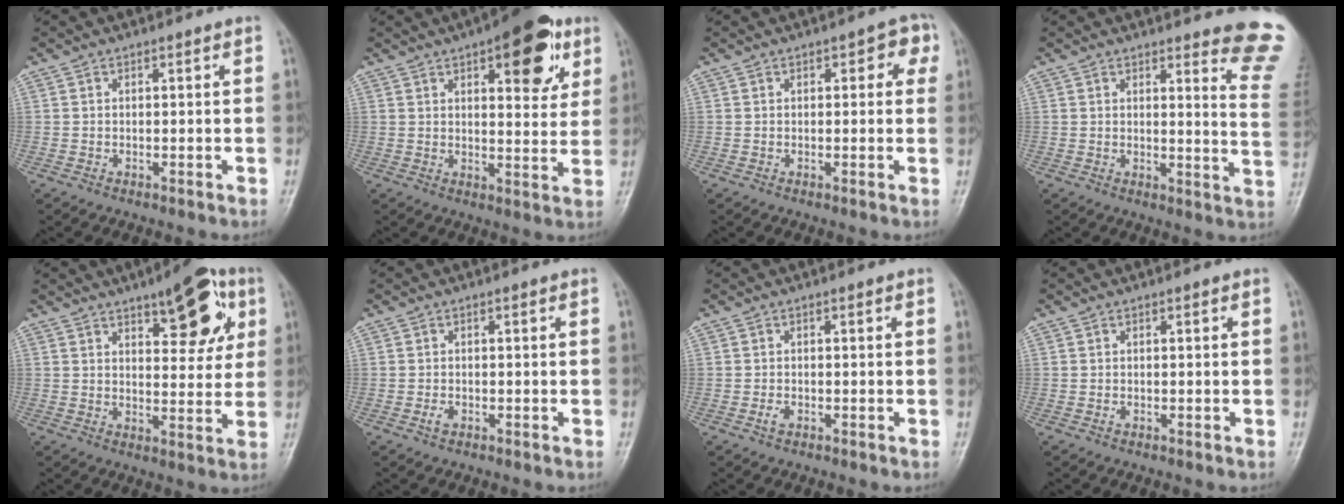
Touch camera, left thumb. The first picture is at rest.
{"total": 18.0, "force": [9.0, 7.0, 13.9], "torque": [-0.145, -0.030, 0.123]}
{"total": 4.1, "force": [1.4, 2.1, 3.2], "torque": [-0.013, 0.003, 0.006]}
{"total": 11.8, "force": [10.4, 1.4, 5.2], "torque": [-0.031, -0.105, 0.091]}
{"total": 13.0, "force": [6.2, 5.3, 10.1], "torque": [-0.098, -0.016, 0.081]}
{"total": 1.1, "force": [-0.4, 0.7, 0.8], "torque": [-0.016, 0.001, -0.009]}
{"total": 1.2, "force": [-0.5, 0.7, 0.8], "torque": [-0.018, 0.002, -0.010]}
{"total": 0.7, "force": [0.0, 0.3, 0.6], "torque": [-0.006, 0.005, 0.002]}